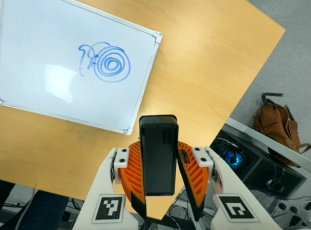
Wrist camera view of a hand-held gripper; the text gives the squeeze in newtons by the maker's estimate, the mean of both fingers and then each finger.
{"total": 4.9, "left": 4.4, "right": 5.3}